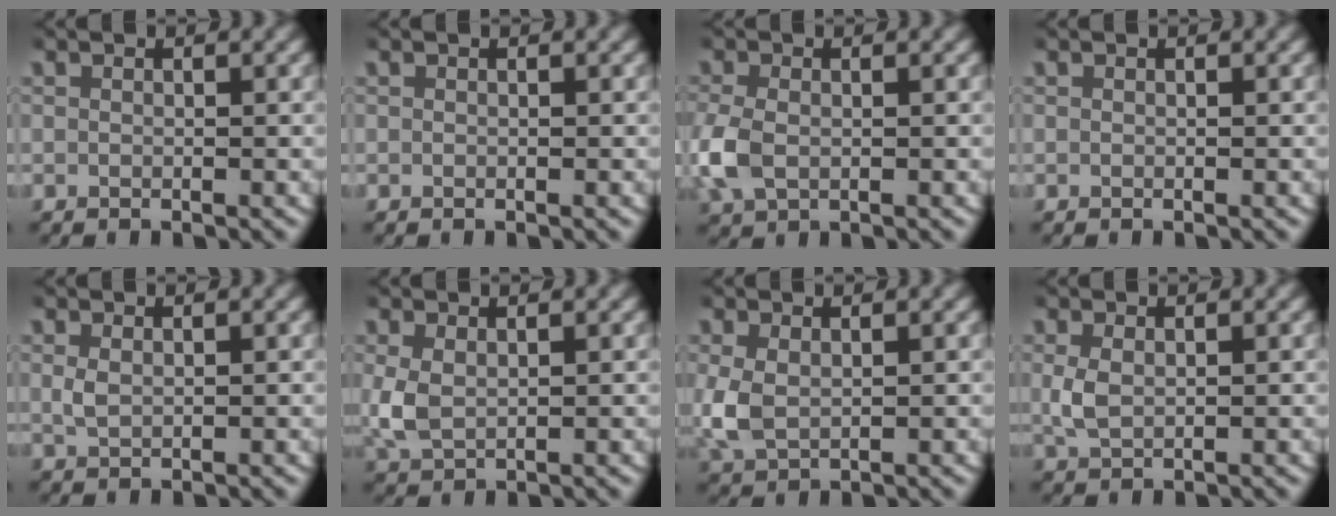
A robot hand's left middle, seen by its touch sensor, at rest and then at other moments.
{"total": 0.0}
{"total": 3.2, "force": [-0.2, 2.4, 2.2], "torque": [-0.075, -0.008, 0.003]}
{"total": 0.0}
{"total": 1.1, "force": [0.5, 0.5, 0.8], "torque": [-0.020, -0.005, 0.015]}
{"total": 2.8, "force": [0.5, 1.9, 1.9], "torque": [-0.059, -0.008, 0.017]}
{"total": 3.2, "force": [0.3, 2.3, 2.2], "torque": [-0.070, -0.009, 0.015]}
{"total": 1.8, "force": [0.4, 1.1, 1.4], "torque": [-0.040, -0.004, 0.012]}